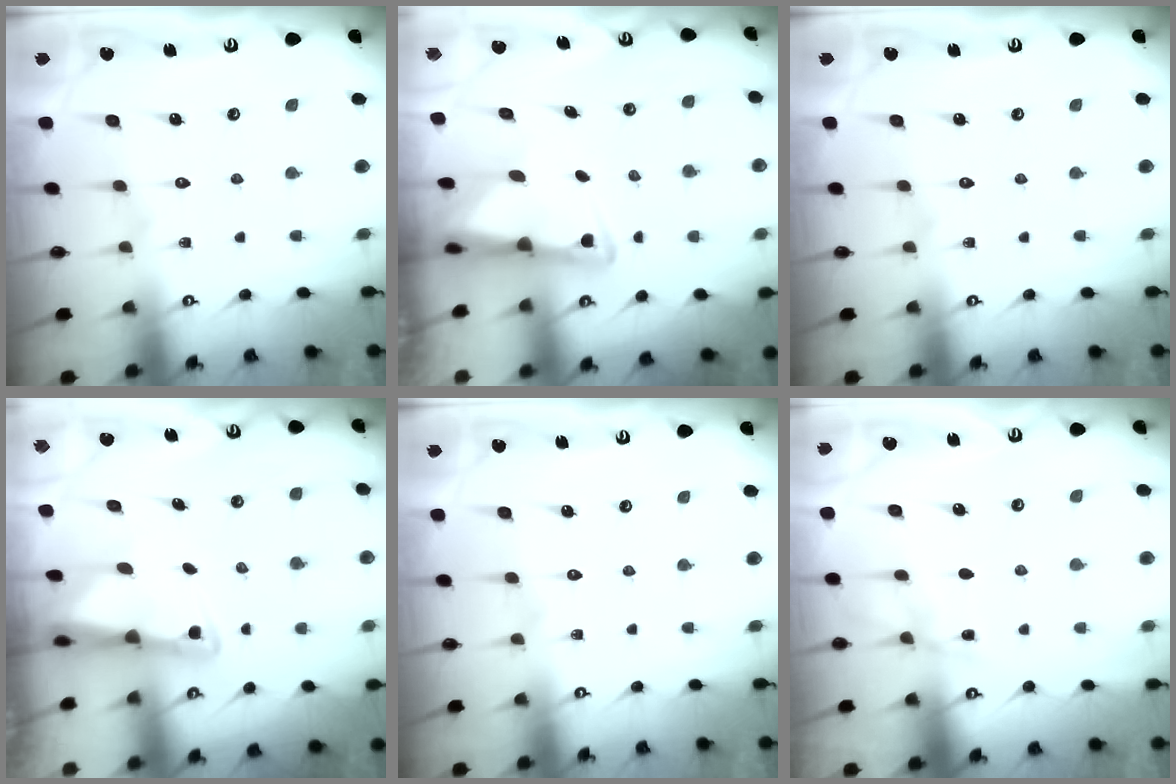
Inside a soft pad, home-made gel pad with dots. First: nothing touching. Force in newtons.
{"total": 3.6, "press": 3.5, "slide": 0.7}
{"total": 0.0}
{"total": 2.3, "press": 2.3, "slide": 0.5}
{"total": 0.0}
{"total": 3.9, "press": 3.9, "slide": 0.5}